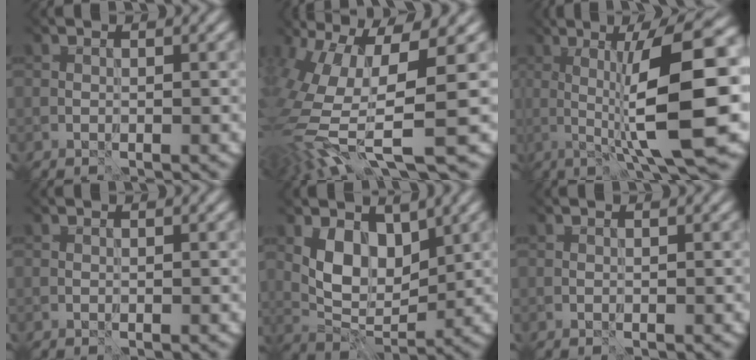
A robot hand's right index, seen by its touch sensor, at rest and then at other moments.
{"total": 11.7, "force": [-1.6, 4.0, 10.9], "torque": [-0.231, -0.006, 0.002]}
{"total": 10.9, "force": [-1.9, 0.9, 10.7], "torque": [-0.143, 0.016, -0.016]}
{"total": 0.0}
{"total": 3.6, "force": [0.8, 2.4, 2.5], "torque": [-0.054, -0.011, 0.028]}
{"total": 0.0}